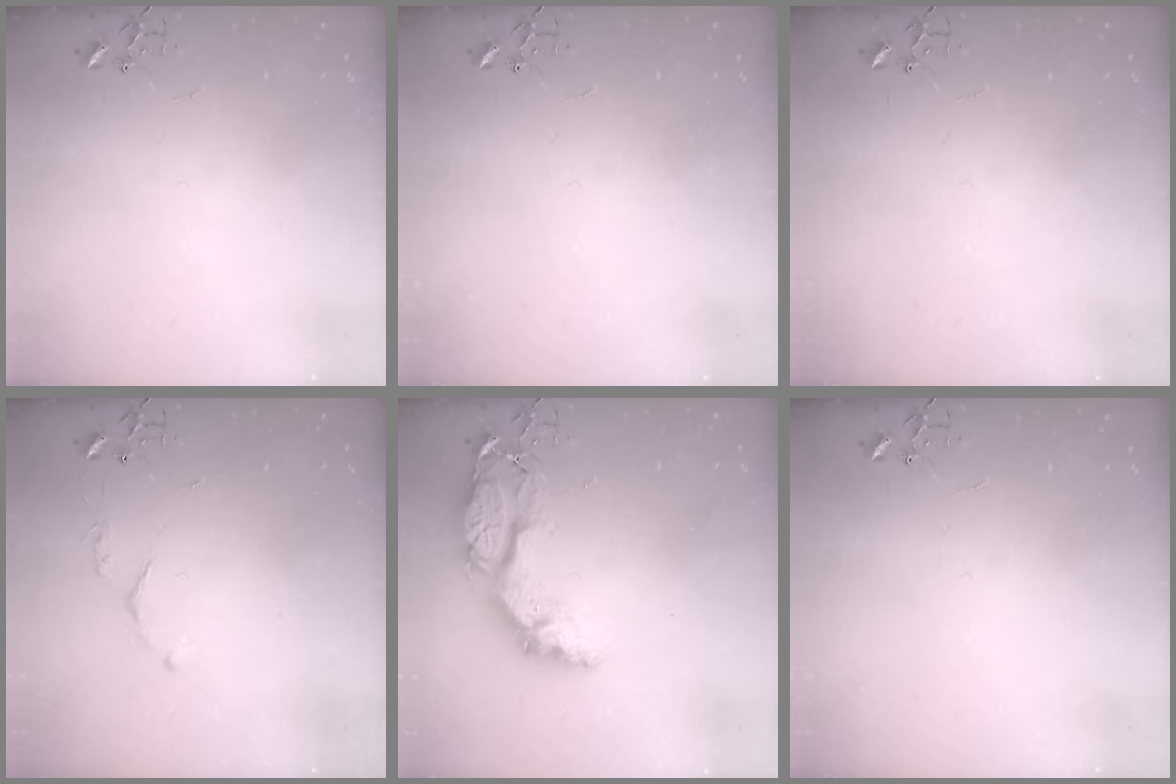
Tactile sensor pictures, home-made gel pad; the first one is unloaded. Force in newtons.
{"total": 0.0}
{"total": 0.0}
{"total": 4.3, "press": 4.3, "slide": 0.7}
{"total": 15.4, "press": 15.3, "slide": 1.2}
{"total": 0.0}